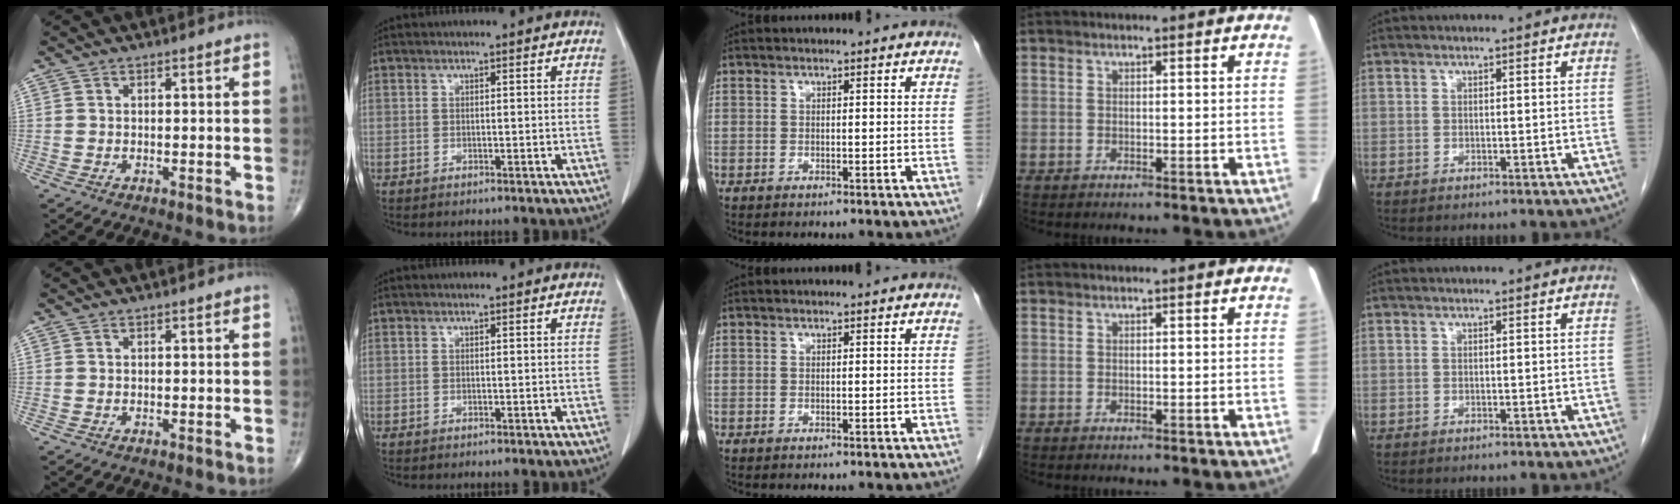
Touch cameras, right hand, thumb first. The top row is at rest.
{}